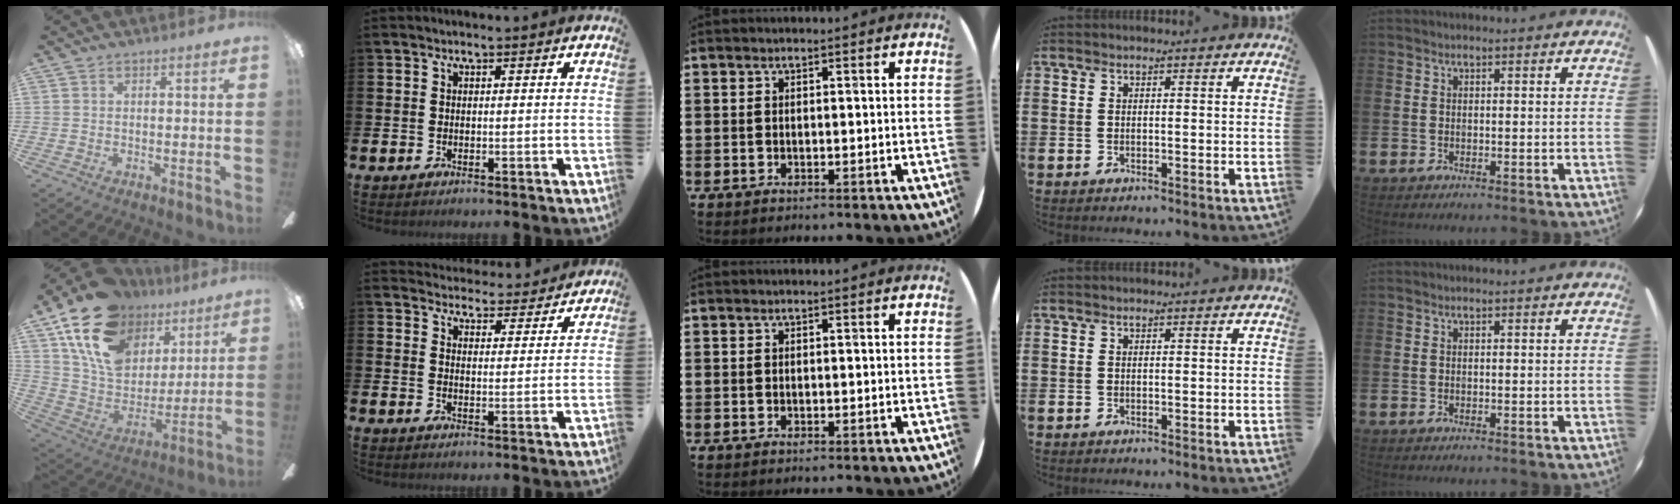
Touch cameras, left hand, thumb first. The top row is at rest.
{"thumb": {"total": 20.6, "force": [12.7, 12.8, 9.9], "torque": [-0.190, -0.058, 0.238]}, "index": {"total": 4.2, "force": [4.2, 0.7, -0.2], "torque": [0.002, -0.039, 0.069]}}